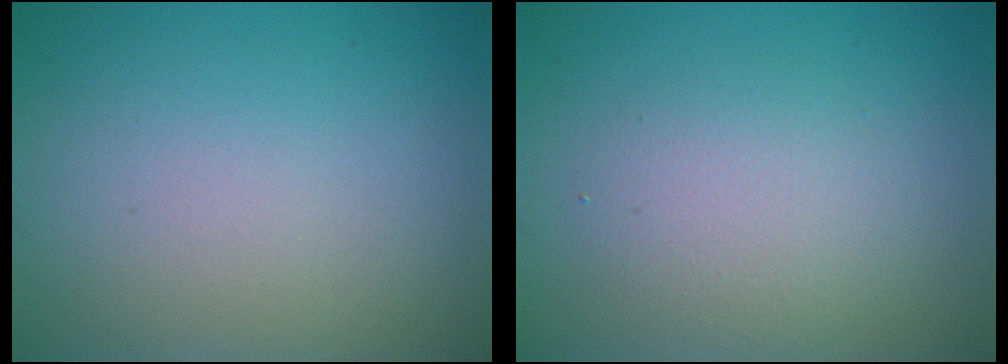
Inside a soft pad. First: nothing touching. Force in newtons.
{"total": 3.0, "press": 3.0, "slide": 0.2}